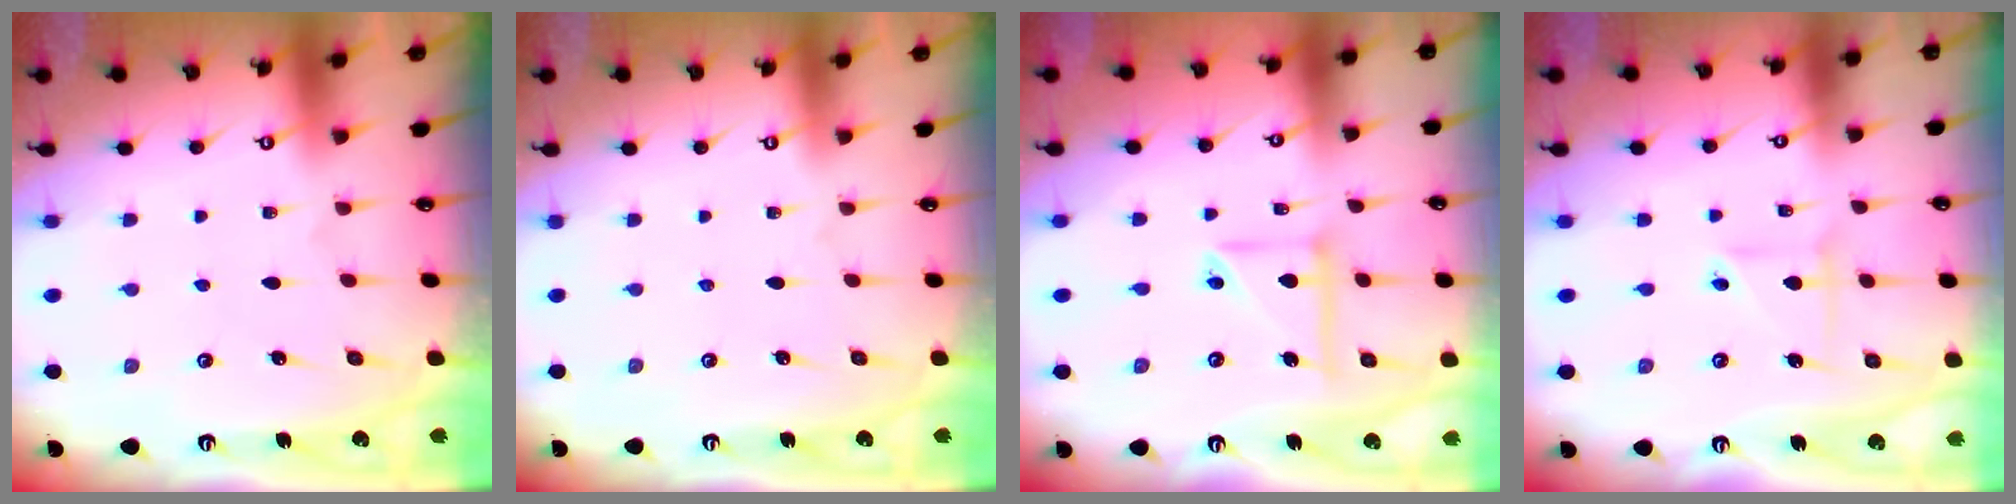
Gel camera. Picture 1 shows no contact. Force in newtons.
{"total": 0.0}
{"total": 9.6, "press": 9.6, "slide": 0.8}
{"total": 2.9, "press": 2.9, "slide": 0.2}